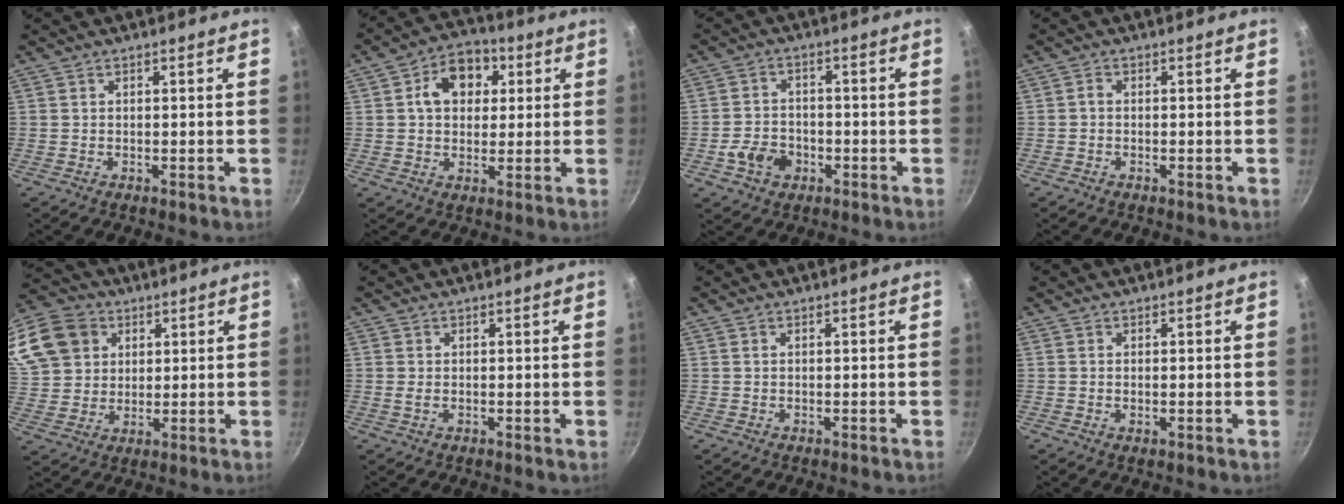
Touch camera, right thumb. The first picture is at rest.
{"total": 10.2, "force": [2.7, 7.7, 6.1], "torque": [-0.060, 0.009, 0.029]}
{"total": 6.9, "force": [-2.7, 5.2, 3.7], "torque": [-0.053, 0.024, -0.051]}
{"total": 0.9, "force": [-0.3, 0.6, 0.6], "torque": [-0.014, 0.006, -0.008]}
{"total": 20.2, "force": [8.1, 16.0, 9.3], "torque": [-0.214, 0.024, 0.155]}
{"total": 0.7, "force": [0.1, 0.3, 0.7], "torque": [-0.014, -0.002, -0.001]}
{"total": 0.0}
{"total": 0.7, "force": [0.0, 0.2, 0.7], "torque": [-0.013, -0.002, -0.002]}